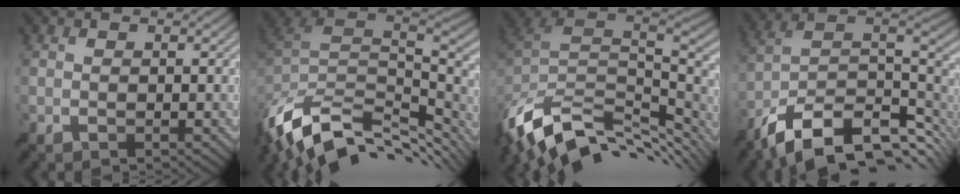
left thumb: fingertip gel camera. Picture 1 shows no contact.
{"total": 14.0, "force": [-6.6, 7.9, 9.5], "torque": [-0.238, -0.019, -0.110]}
{"total": 13.7, "force": [-6.4, 7.8, 9.2], "torque": [-0.222, -0.021, -0.106]}
{"total": 15.1, "force": [-7.7, 7.4, 10.7], "torque": [-0.239, -0.016, -0.128]}